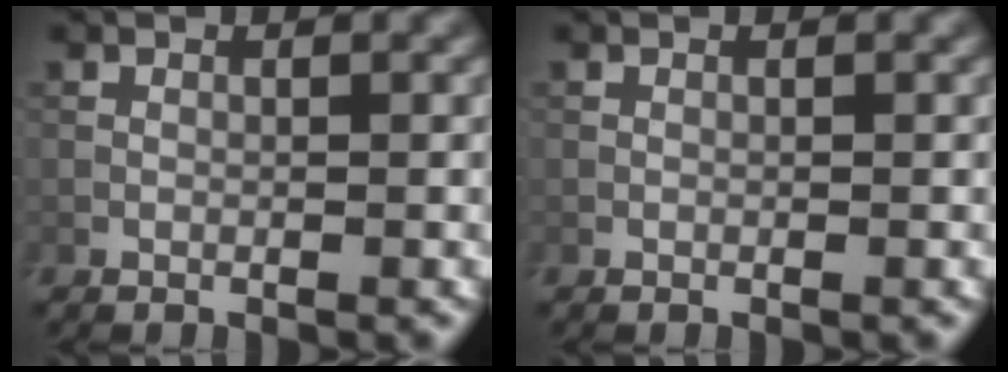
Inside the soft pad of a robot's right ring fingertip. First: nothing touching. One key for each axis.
{"total": 0.0}